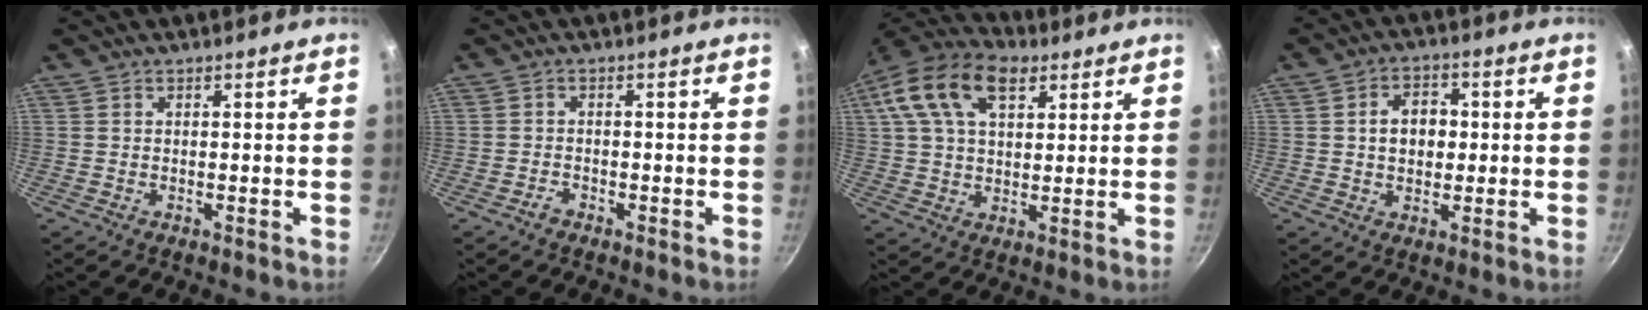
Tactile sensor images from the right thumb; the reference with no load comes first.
{"total": 1.5, "force": [-1.3, 0.7, 0.4], "torque": [-0.006, 0.012, -0.023]}
{"total": 16.4, "force": [6.9, 9.5, 11.4], "torque": [-0.205, 0.009, 0.110]}
{"total": 6.9, "force": [0.5, 5.0, 4.7], "torque": [-0.049, 0.011, 0.005]}